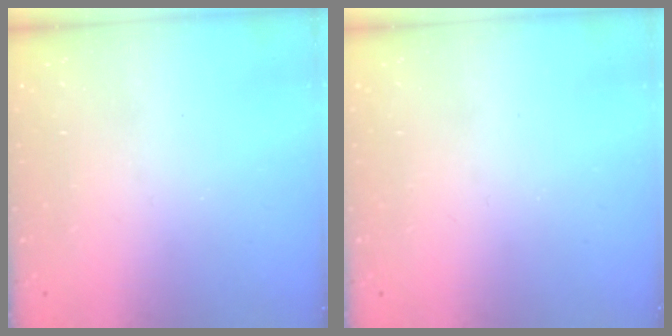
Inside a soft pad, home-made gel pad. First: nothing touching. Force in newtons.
{"total": 0.0}